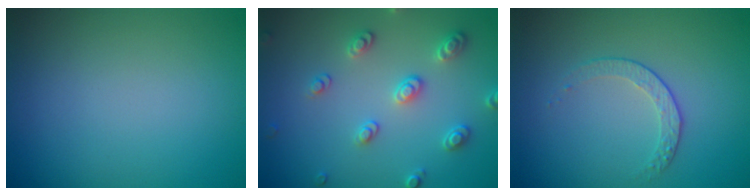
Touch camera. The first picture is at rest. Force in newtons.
{"total": 2.8, "press": 2.8, "slide": 0.2}
{"total": 1.6, "press": 1.0, "slide": 1.3}